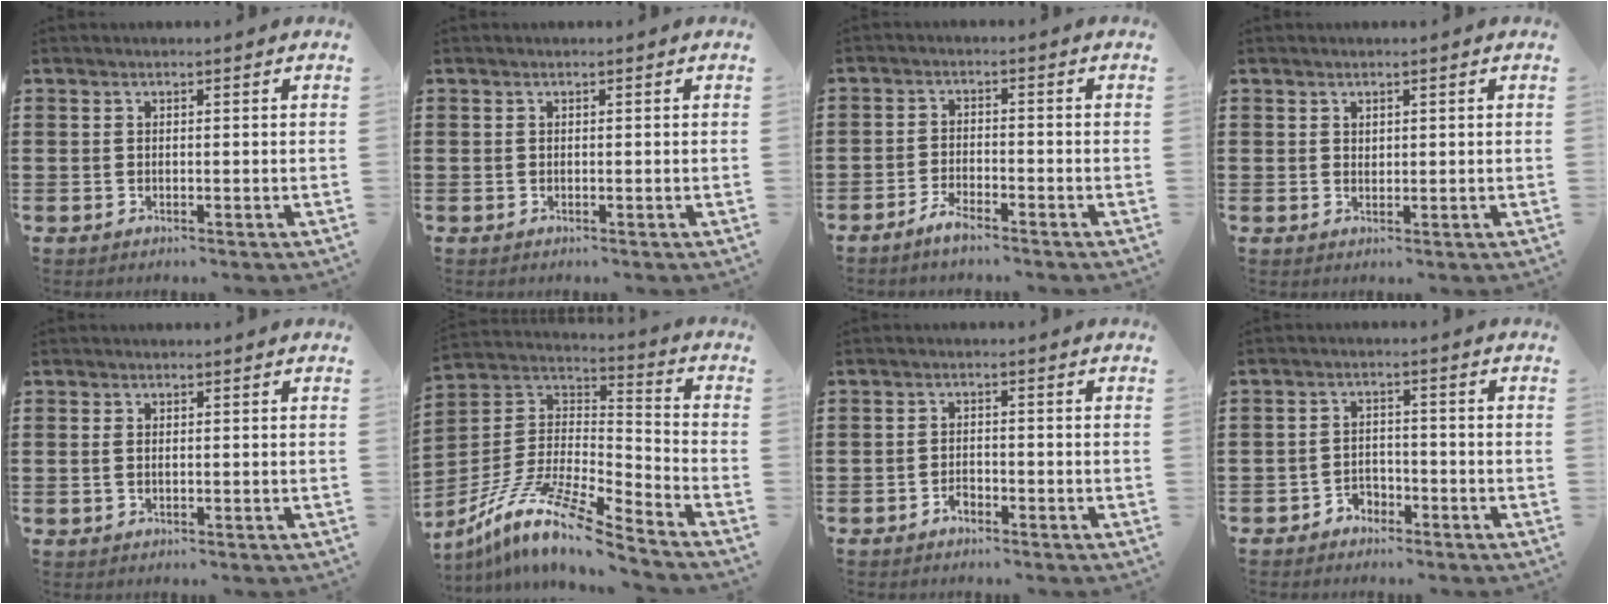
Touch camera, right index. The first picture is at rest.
{"total": 0.0}
{"total": 2.8, "force": [-2.6, 0.4, 0.9], "torque": [-0.025, 0.005, -0.054]}
{"total": 0.9, "force": [0.7, 0.6, 0.2], "torque": [-0.004, 0.002, 0.015]}
{"total": 1.3, "force": [0.1, 0.7, 1.0], "torque": [-0.030, 0.003, -0.002]}
{"total": 12.4, "force": [-9.7, 1.4, 7.7], "torque": [-0.165, 0.005, -0.194]}
{"total": 1.6, "force": [-1.4, 0.7, 0.5], "torque": [-0.014, 0.002, -0.028]}
{"total": 2.5, "force": [-2.1, 1.4, 0.1], "torque": [-0.009, 0.003, -0.046]}